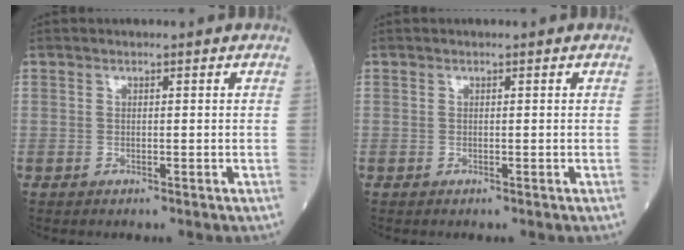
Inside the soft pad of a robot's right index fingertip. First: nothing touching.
{"total": 0.0}